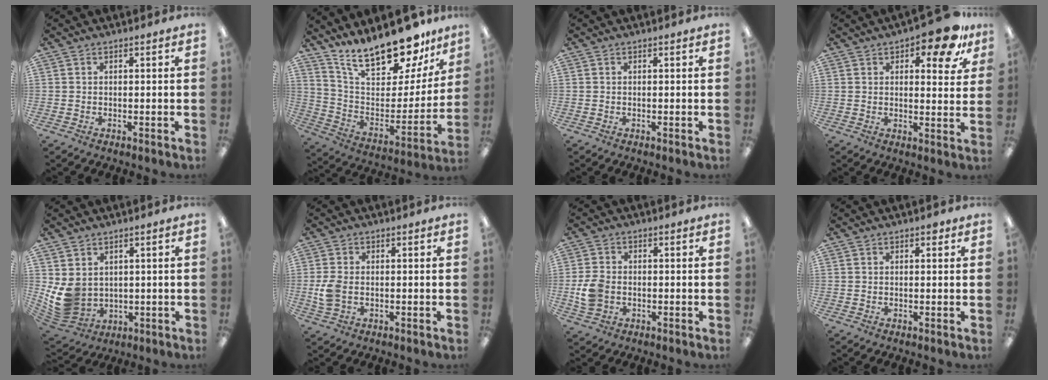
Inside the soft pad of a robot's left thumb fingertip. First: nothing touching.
{"total": 21.2, "force": [17.5, 7.1, 9.6], "torque": [-0.160, -0.125, 0.303]}
{"total": 0.0}
{"total": 11.2, "force": [6.9, 4.5, 7.5], "torque": [-0.087, -0.033, 0.110]}
{"total": 8.7, "force": [1.8, 7.4, 4.3], "torque": [-0.114, -0.014, 0.041]}
{"total": 5.0, "force": [-0.5, 3.3, 3.8], "torque": [-0.078, -0.002, -0.012]}
{"total": 6.7, "force": [-1.1, 5.3, 4.1], "torque": [-0.081, 0.006, -0.019]}
{"total": 1.1, "force": [0.8, 0.6, 0.6], "torque": [-0.005, -0.001, 0.011]}